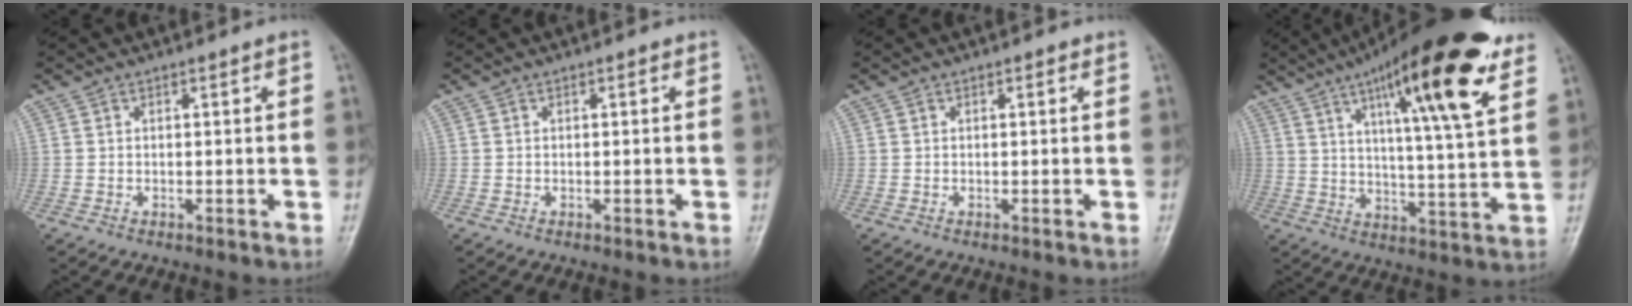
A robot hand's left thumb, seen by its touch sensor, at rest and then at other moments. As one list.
[{"total": 0.0}, {"total": 0.0}, {"total": 22.3, "force": [12.4, 4.2, 18.0], "torque": [-0.257, -0.036, 0.188]}]